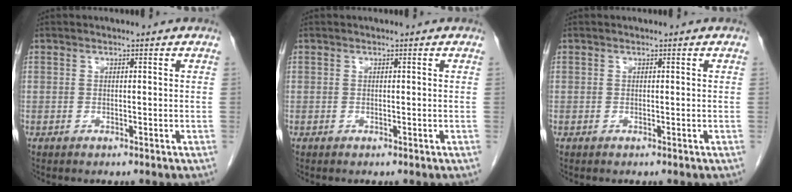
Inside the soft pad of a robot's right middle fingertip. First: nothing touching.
{"total": 0.0}
{"total": 0.0}